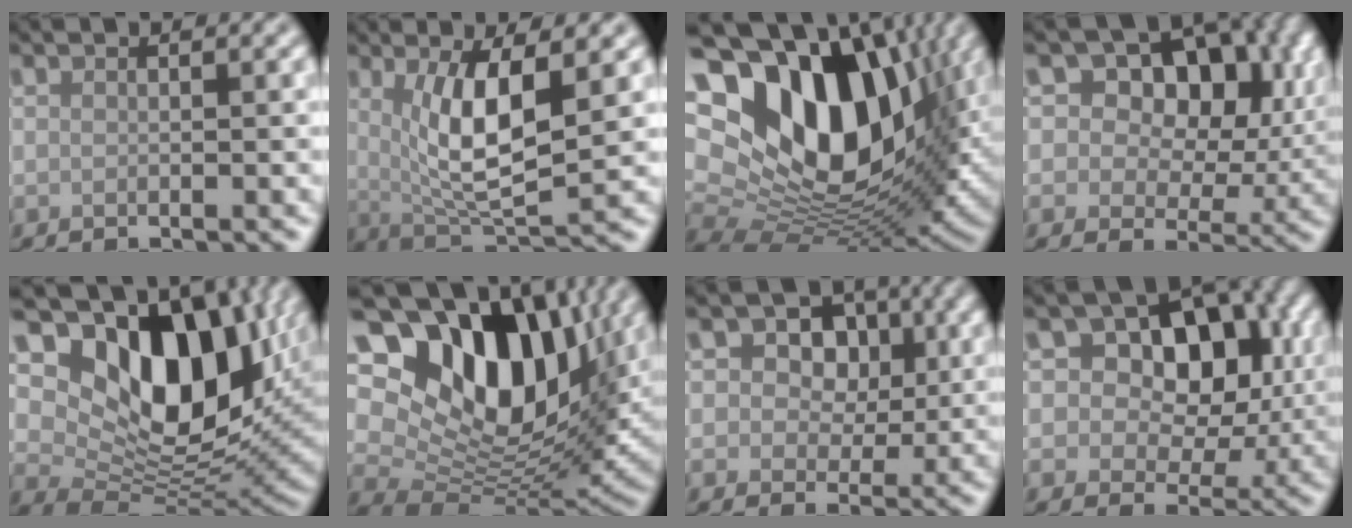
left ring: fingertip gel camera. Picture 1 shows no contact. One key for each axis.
{"total": 6.7, "fx": 1.2, "fy": 2.0, "fz": 6.2, "tx": -0.117, "ty": -0.014, "tz": 0.029}
{"total": 20.3, "fx": 4.8, "fy": 13.4, "fz": 14.4, "tx": -0.258, "ty": 0.004, "tz": 0.105}
{"total": 15.1, "fx": 6.7, "fy": 9.6, "fz": 9.5, "tx": -0.128, "ty": 0.057, "tz": 0.079}
{"total": 12.8, "fx": 4.3, "fy": 8.0, "fz": 9.0, "tx": -0.143, "ty": -0.014, "tz": 0.082}
{"total": 16.2, "fx": 6.4, "fy": 9.9, "fz": 11.1, "tx": -0.184, "ty": 0.017, "tz": 0.112}
{"total": 6.6, "fx": 2.3, "fy": 5.0, "fz": 3.7, "tx": -0.045, "ty": 0.019, "tz": 0.006}
{"total": 11.5, "fx": 3.8, "fy": 7.6, "fz": 7.8, "tx": -0.097, "ty": 0.028, "tz": 0.036}